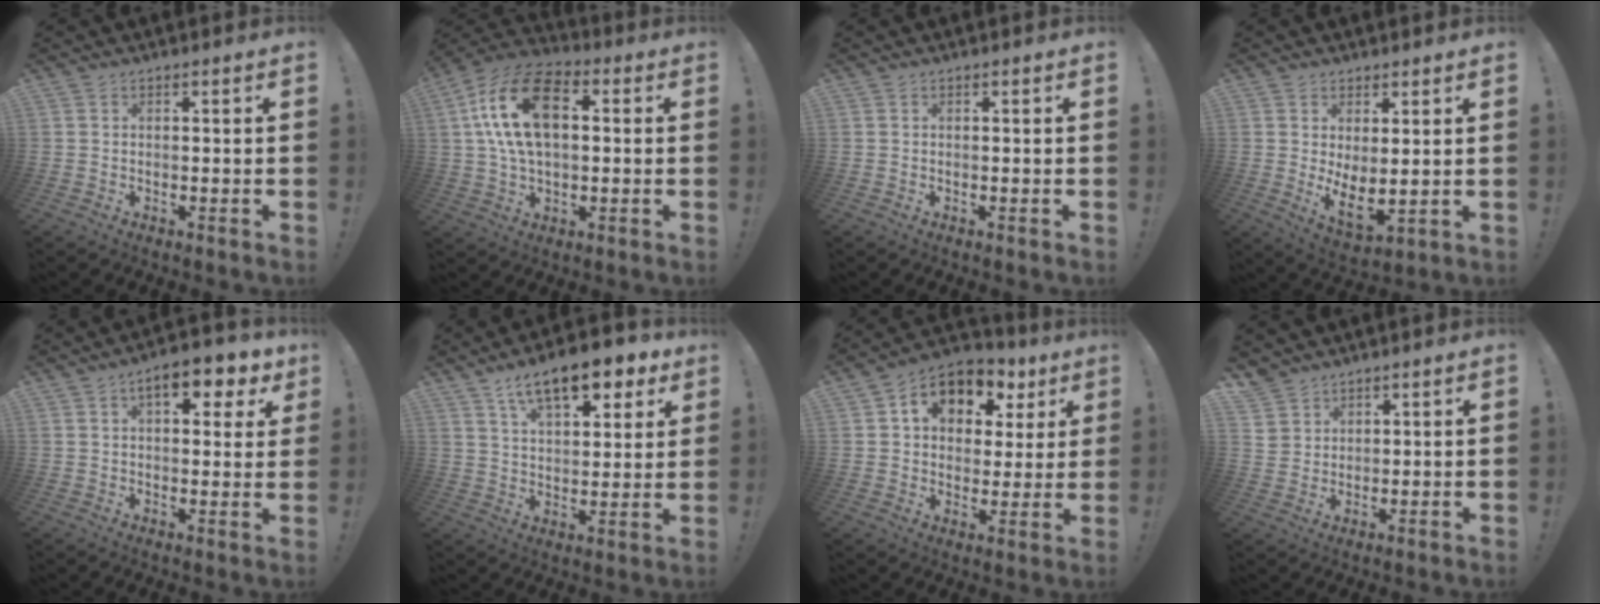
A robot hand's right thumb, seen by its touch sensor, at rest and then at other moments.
{"total": 18.5, "force": [3.6, 10.9, 14.5], "torque": [-0.257, 0.005, 0.059]}
{"total": 0.0}
{"total": 6.4, "force": [2.0, 2.7, 5.5], "torque": [-0.071, -0.036, 0.042]}
{"total": 9.3, "force": [4.3, 4.1, 7.2], "torque": [-0.092, -0.011, 0.068]}
{"total": 14.9, "force": [9.0, 6.2, 10.1], "torque": [-0.157, -0.043, 0.151]}
{"total": 10.8, "force": [5.0, 8.1, 5.2], "torque": [-0.076, -0.028, 0.094]}
{"total": 4.4, "force": [3.4, 2.7, 0.6], "torque": [-0.015, -0.024, 0.065]}